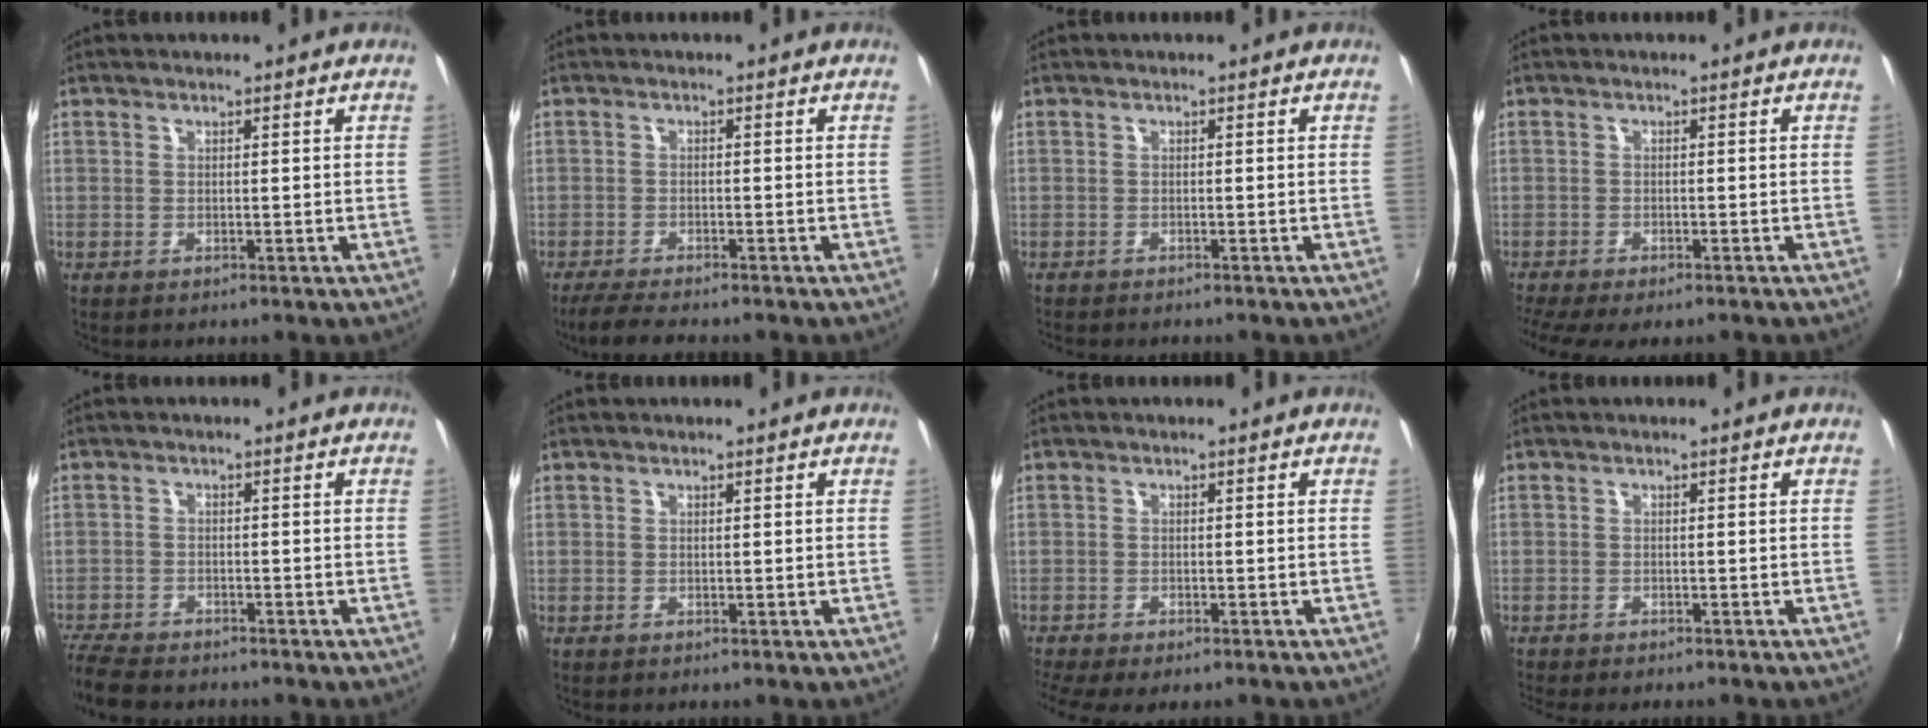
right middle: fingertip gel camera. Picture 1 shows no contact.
{"total": 5.4, "force": [-4.6, 0.6, 2.7], "torque": [-0.071, -0.016, -0.081]}
{"total": 2.1, "force": [-1.9, 0.4, 0.6], "torque": [-0.020, -0.011, -0.031]}
{"total": 6.5, "force": [-5.4, 1.2, 3.4], "torque": [-0.083, -0.034, -0.091]}
{"total": 8.1, "force": [-7.3, 2.2, 2.7], "torque": [-0.090, -0.027, -0.134]}
{"total": 0.0}
{"total": 5.5, "force": [-4.5, 1.1, 3.0], "torque": [-0.076, -0.032, -0.077]}
{"total": 3.4, "force": [-3.0, 0.6, 1.4], "torque": [-0.034, -0.016, -0.050]}